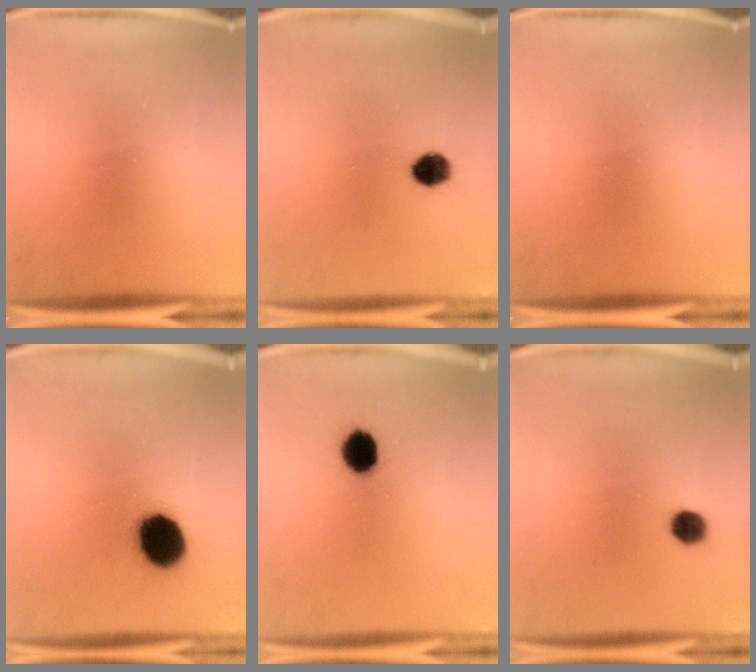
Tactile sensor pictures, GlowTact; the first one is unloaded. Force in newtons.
{"total": 6.9}
{"total": 0.0}
{"total": 14.8}
{"total": 6.8}
{"total": 4.7}